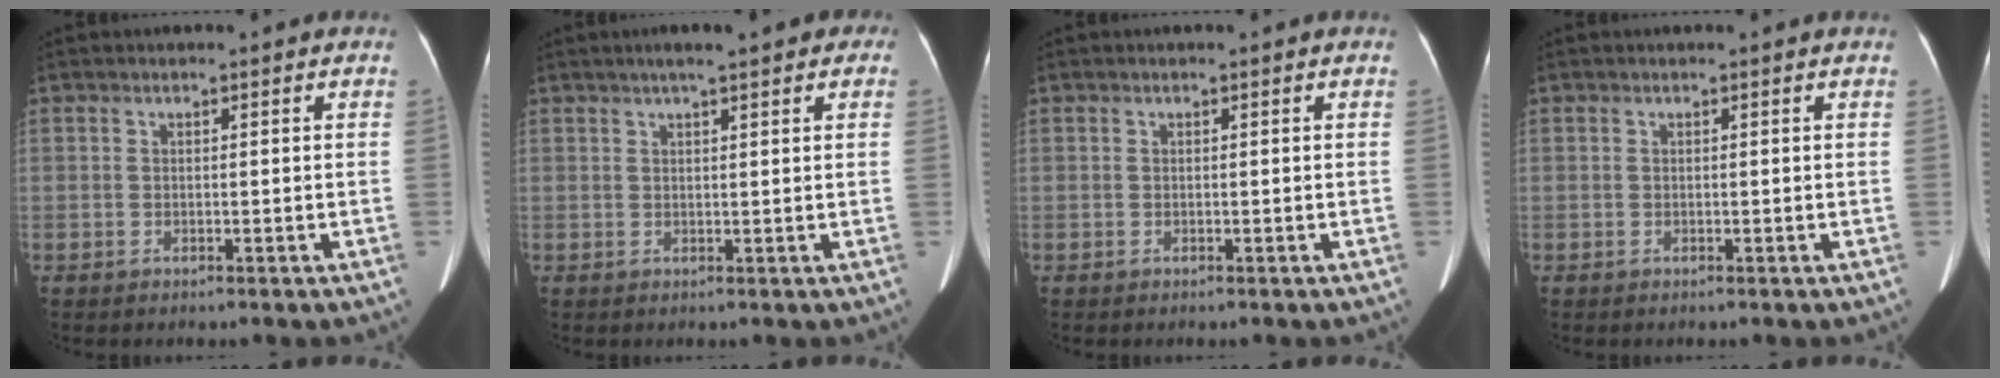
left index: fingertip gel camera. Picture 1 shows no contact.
{"total": 5.1, "force": [3.3, 1.0, 3.8], "torque": [-0.046, 0.024, 0.043]}
{"total": 0.0}
{"total": 0.8, "force": [0.8, -0.1, 0.2], "torque": [-0.002, 0.001, 0.009]}